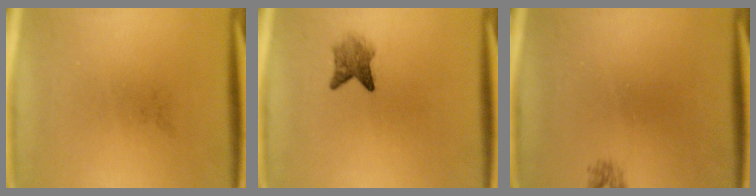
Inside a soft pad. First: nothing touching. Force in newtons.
{"total": 2.8}
{"total": 0.9}